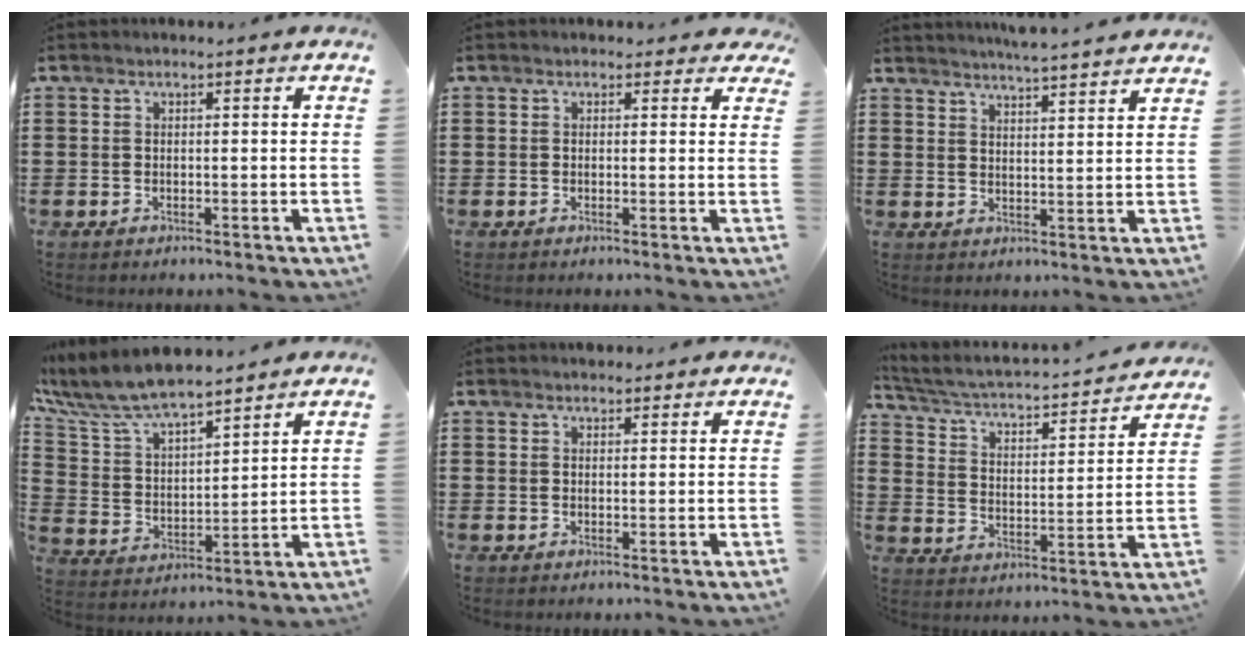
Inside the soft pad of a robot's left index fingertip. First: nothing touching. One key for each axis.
{"total": 1.3, "fx": 0.8, "fy": 0.9, "fz": 0.4, "tx": -0.004, "ty": 0.005, "tz": 0.012}
{"total": 4.2, "fx": 4.1, "fy": -0.8, "fz": 0.5, "tx": -0.024, "ty": -0.022, "tz": 0.074}
{"total": 8.0, "fx": 7.3, "fy": 1.6, "fz": 2.9, "tx": -0.091, "ty": -0.038, "tz": 0.129}
{"total": 1.5, "fx": 1.5, "fy": 0.4, "fz": 0.1, "tx": -0.005, "ty": 0.003, "tz": 0.029}
{"total": 2.6, "fx": 2.2, "fy": 0.7, "fz": 1.2, "tx": -0.042, "ty": -0.028, "tz": 0.024}